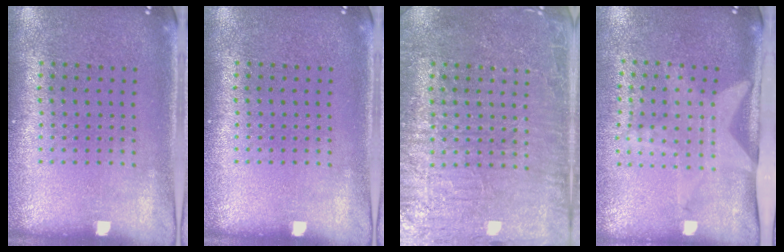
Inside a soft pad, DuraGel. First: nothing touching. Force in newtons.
{"total": 0.0}
{"total": 4.1, "press": 4.0, "slide": 0.6}
{"total": 2.0, "press": 1.5, "slide": 1.4}